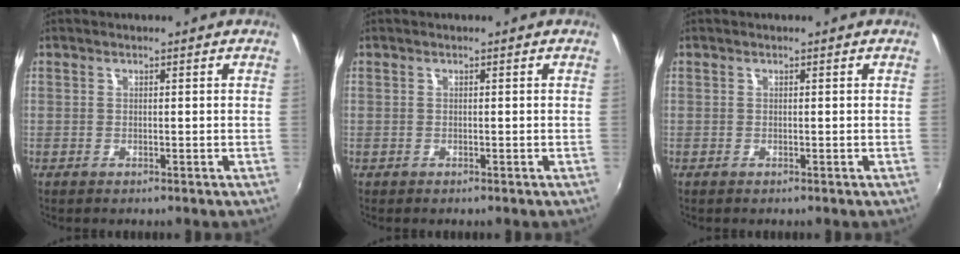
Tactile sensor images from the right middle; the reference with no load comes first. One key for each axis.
{"total": 0.0}
{"total": 0.0}